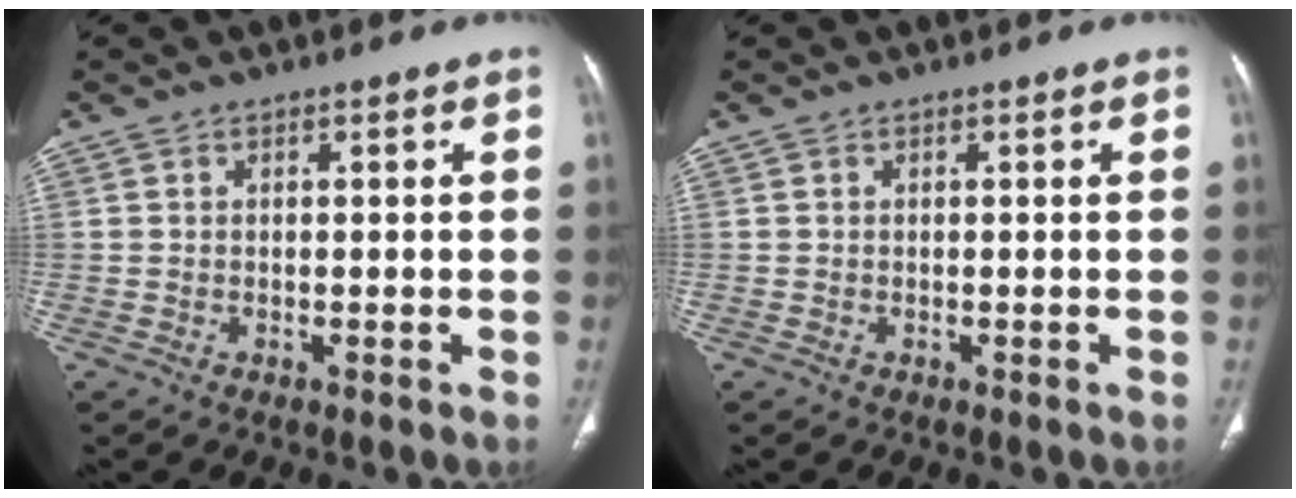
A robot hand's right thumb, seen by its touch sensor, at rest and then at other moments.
{"total": 0.0}